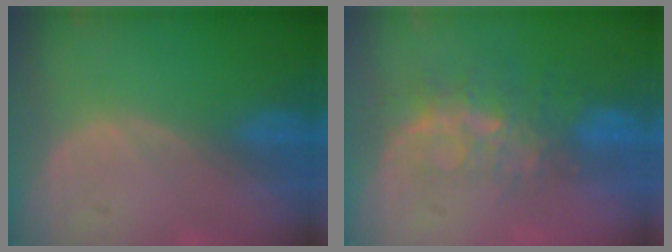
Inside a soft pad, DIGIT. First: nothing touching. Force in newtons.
{"total": 8.3, "press": 6.9, "slide": 4.7}